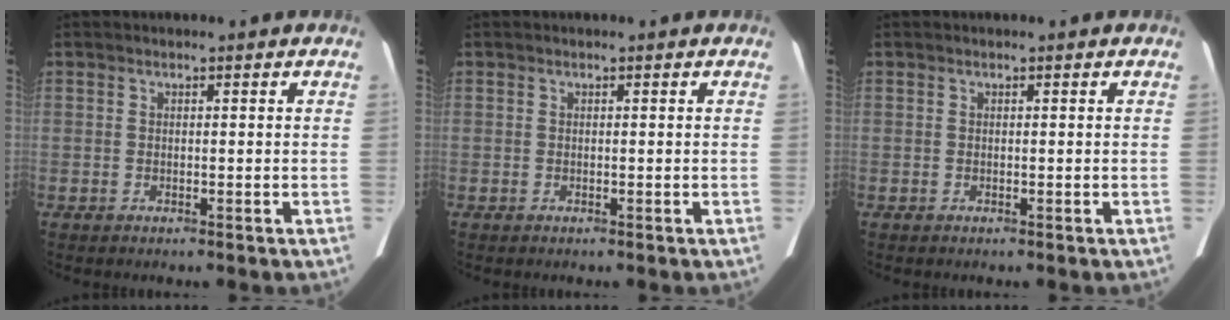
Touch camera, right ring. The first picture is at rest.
{"total": 0.0}
{"total": 0.0}